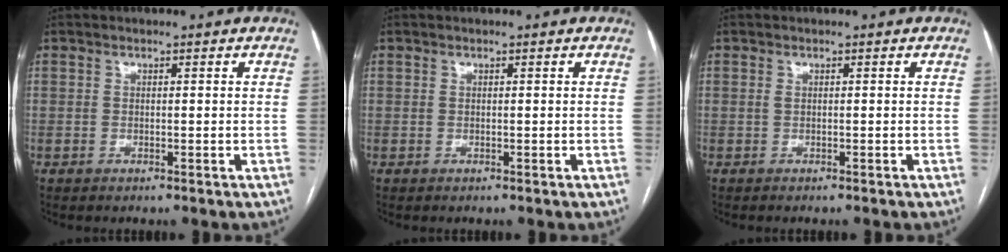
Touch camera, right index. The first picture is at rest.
{"total": 0.0}
{"total": 0.6, "force": [-0.4, 0.1, 0.4], "torque": [-0.005, 0.001, -0.006]}